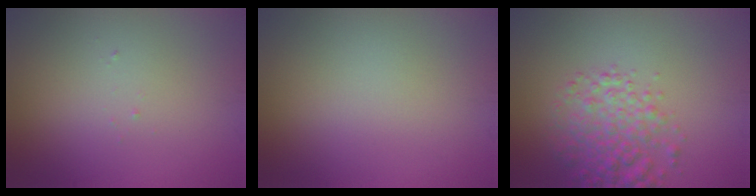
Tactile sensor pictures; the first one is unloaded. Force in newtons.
{"total": 0.0}
{"total": 4.5, "press": 4.5, "slide": 0.2}